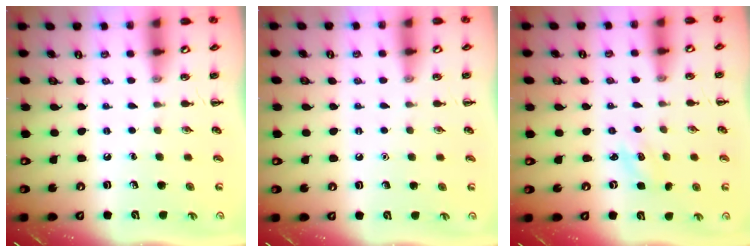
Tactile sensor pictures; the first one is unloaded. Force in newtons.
{"total": 1.6, "press": 1.5, "slide": 0.1}
{"total": 1.6, "press": 1.5, "slide": 0.5}